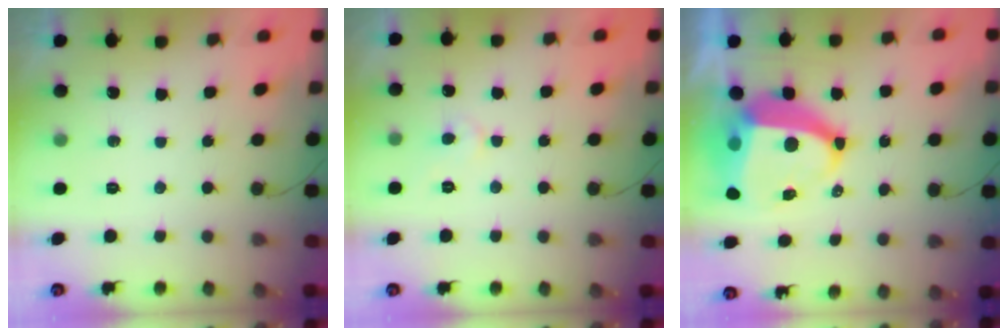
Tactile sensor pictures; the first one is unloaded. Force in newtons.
{"total": 3.8, "press": 3.8, "slide": 0.3}
{"total": 13.7, "press": 13.6, "slide": 1.4}